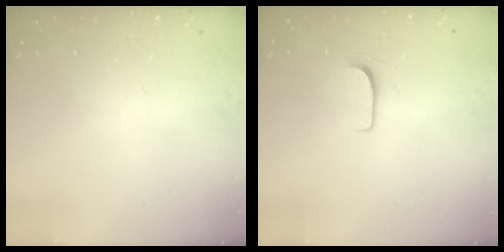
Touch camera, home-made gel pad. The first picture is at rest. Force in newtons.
{"total": 5.8, "press": 5.8, "slide": 0.4}